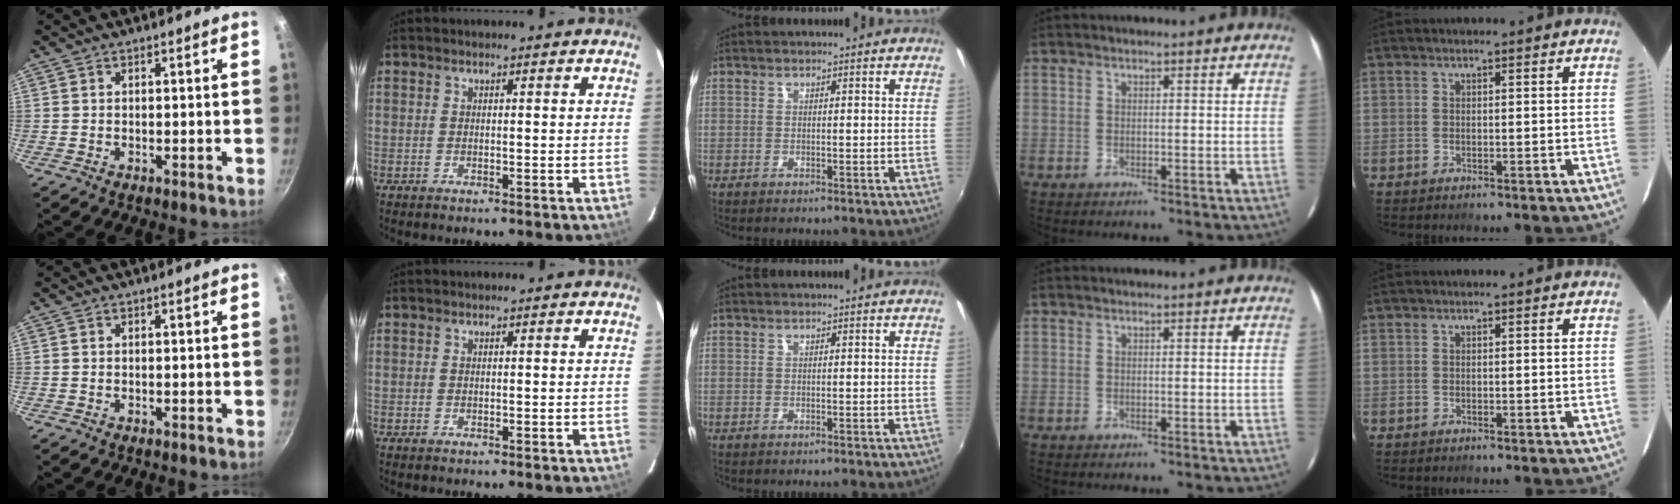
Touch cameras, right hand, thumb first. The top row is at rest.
{}